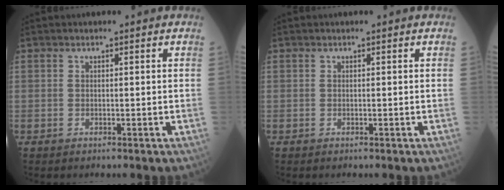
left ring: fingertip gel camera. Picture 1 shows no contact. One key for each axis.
{"total": 0.0}